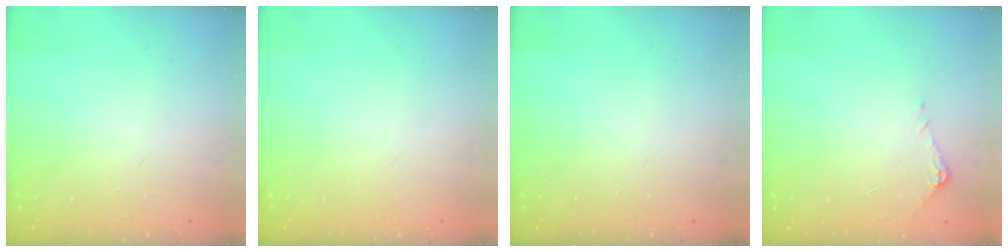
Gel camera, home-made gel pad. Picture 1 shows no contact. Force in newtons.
{"total": 0.0}
{"total": 0.0}
{"total": 5.1, "press": 5.0, "slide": 0.7}